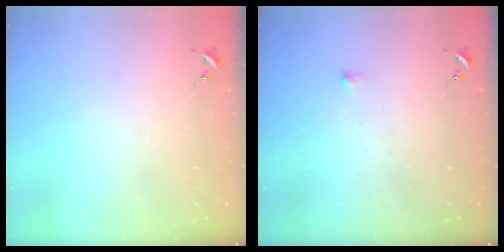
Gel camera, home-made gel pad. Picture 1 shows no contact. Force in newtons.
{"total": 2.5, "press": 2.5, "slide": 0.2}